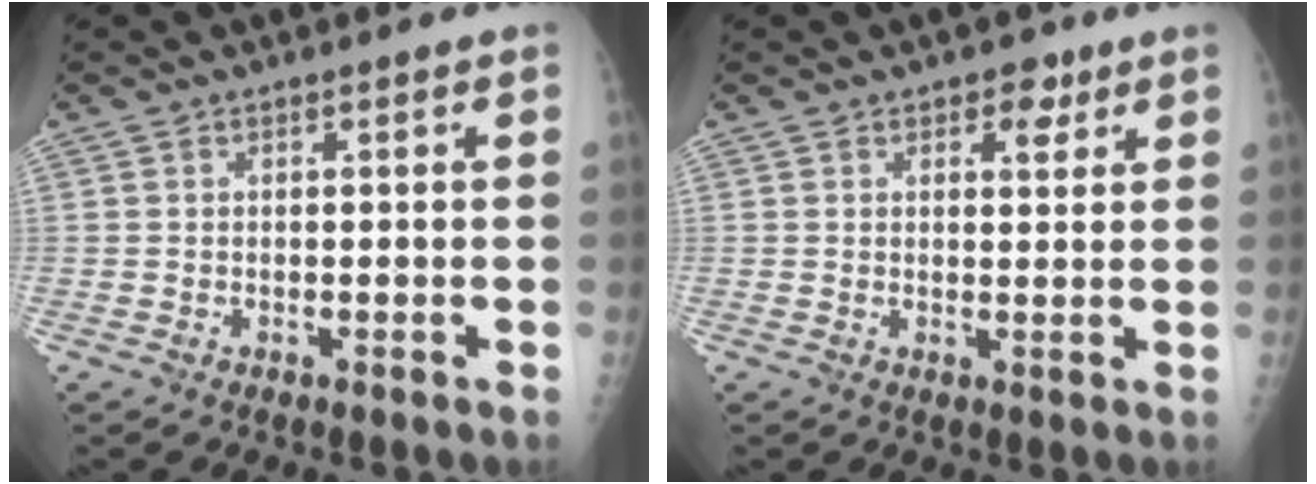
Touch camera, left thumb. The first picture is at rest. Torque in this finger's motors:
{"motor_torque": [-0.28, -0.24, 0.08, 0.01, 0.06]}